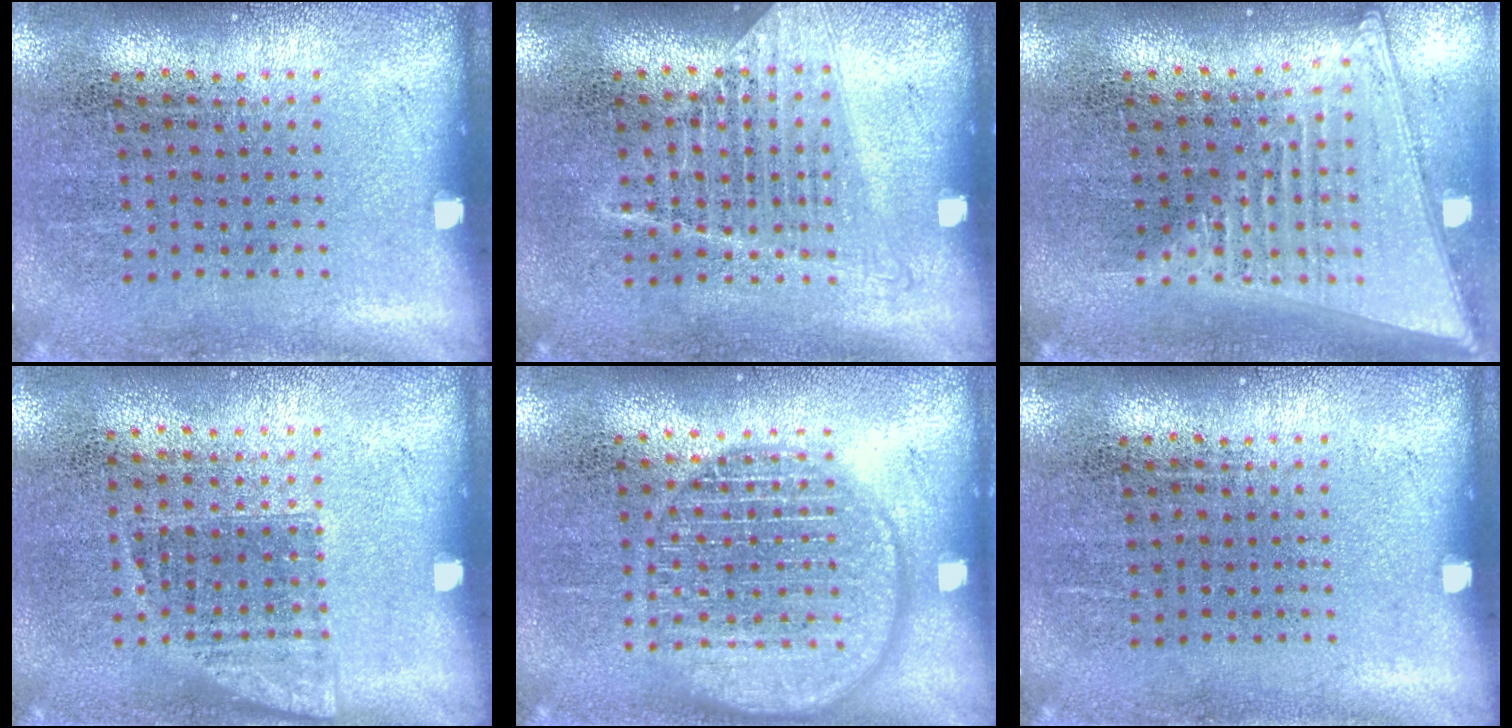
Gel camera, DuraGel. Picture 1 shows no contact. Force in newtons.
{"total": 1.2, "press": 1.1, "slide": 0.4}
{"total": 2.0, "press": 1.7, "slide": 1.0}
{"total": 1.0, "press": 0.8, "slide": 0.5}
{"total": 3.2, "press": 3.2, "slide": 0.4}
{"total": 0.0}